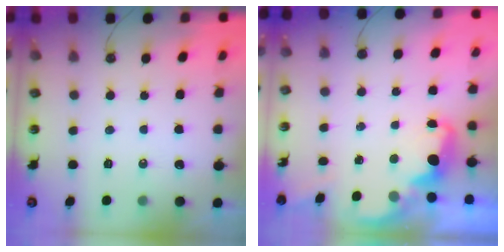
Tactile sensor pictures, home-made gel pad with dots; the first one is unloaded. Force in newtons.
{"total": 2.2, "press": 2.2, "slide": 0.6}